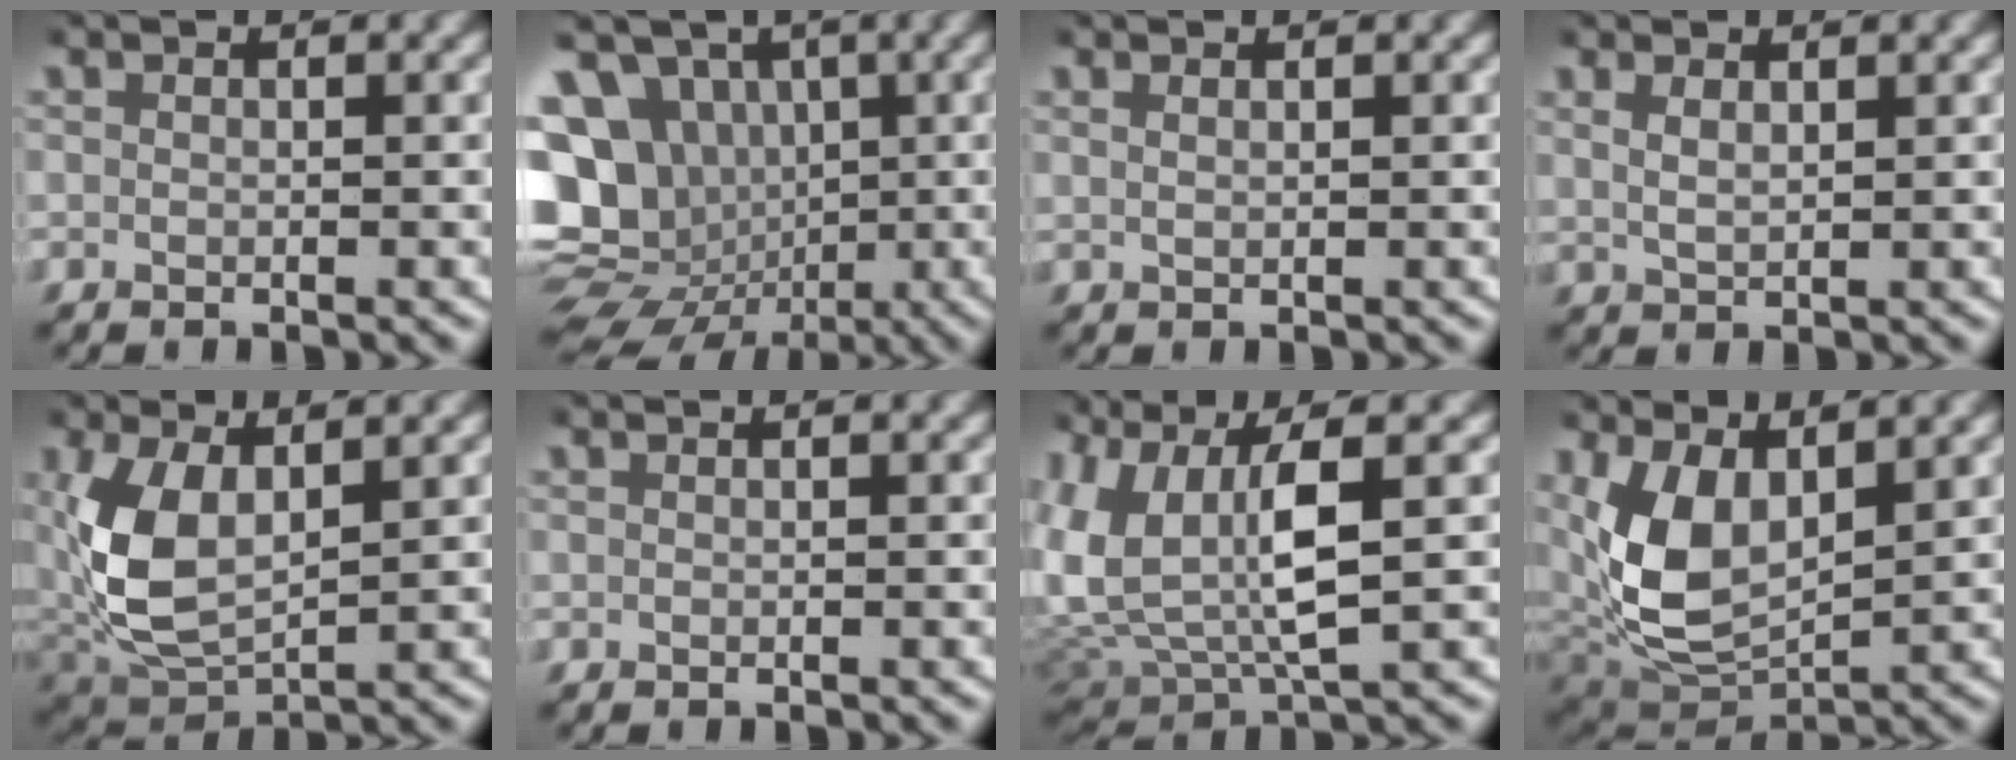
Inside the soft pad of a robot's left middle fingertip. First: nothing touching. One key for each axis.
{"total": 16.5, "fx": -3.0, "fy": 14.7, "fz": 6.9, "tx": -0.171, "ty": -0.064, "tz": -0.040}
{"total": 0.6, "fx": 0.5, "fy": -0.1, "fz": 0.3, "tx": -0.006, "ty": -0.001, "tz": 0.014}
{"total": 1.3, "fx": 0.9, "fy": 0.3, "fz": 0.9, "tx": -0.022, "ty": -0.003, "tz": 0.026}
{"total": 5.6, "fx": 1.1, "fy": 3.3, "fz": 4.4, "tx": -0.118, "ty": -0.007, "tz": 0.027}
{"total": 0.0}
{"total": 12.4, "fx": 1.7, "fy": 9.4, "fz": 8.0, "tx": -0.207, "ty": -0.016, "tz": 0.033}
{"total": 6.5, "fx": 1.2, "fy": 3.9, "fz": 5.0, "tx": -0.119, "ty": -0.011, "tz": 0.027}